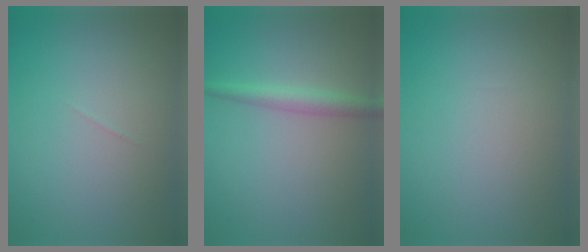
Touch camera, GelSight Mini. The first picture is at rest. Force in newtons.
{"total": 2.1, "press": 2.1, "slide": 0.1}
{"total": 0.0}